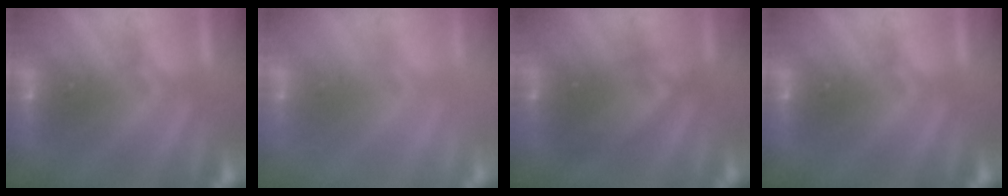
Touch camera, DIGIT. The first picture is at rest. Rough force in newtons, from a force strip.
{"total": 2.9}
{"total": 2.7}
{"total": 0.0}